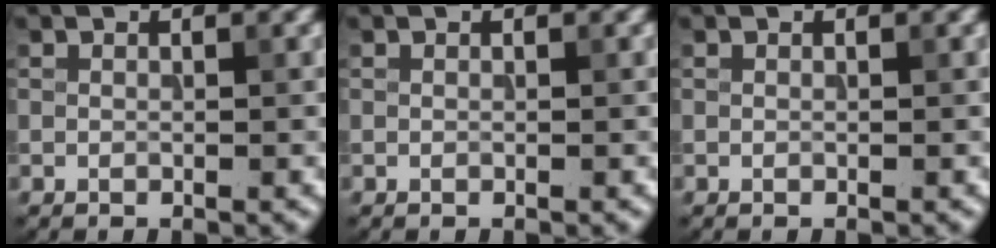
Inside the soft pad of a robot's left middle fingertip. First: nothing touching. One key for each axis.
{"total": 0.0}
{"total": 0.0}